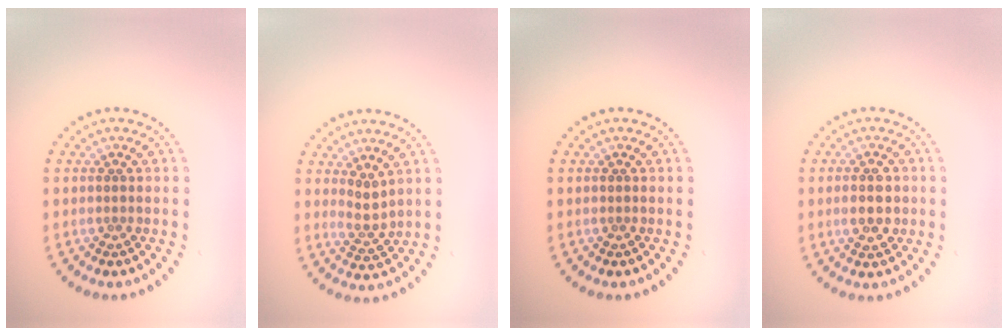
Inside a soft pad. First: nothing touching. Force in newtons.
{"total": 1.9, "press": 1.4, "slide": 1.2}
{"total": 0.0}
{"total": 3.0, "press": 3.0, "slide": 0.2}